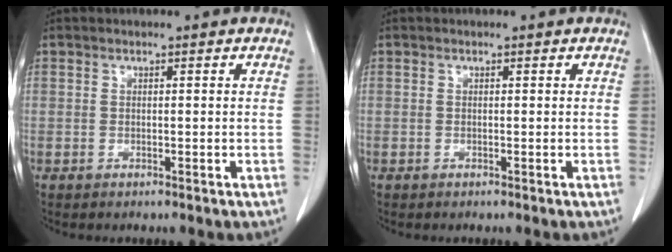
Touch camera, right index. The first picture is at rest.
{"total": 0.0}